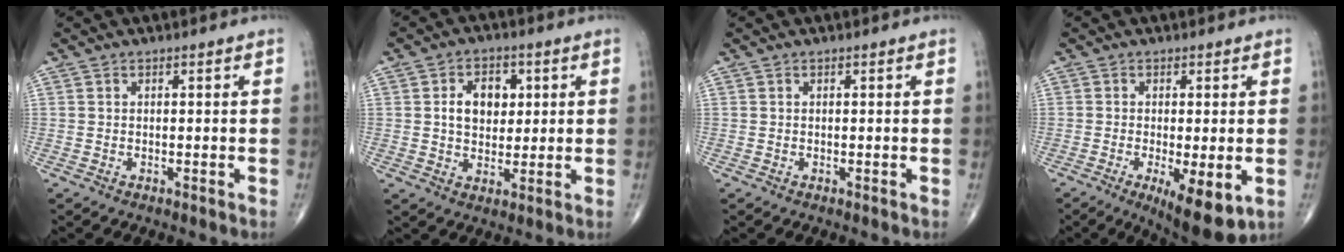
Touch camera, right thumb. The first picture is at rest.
{"total": 7.6, "force": [1.6, 5.4, 5.1], "torque": [-0.051, -0.003, 0.025]}
{"total": 0.0}
{"total": 9.6, "force": [-3.0, 2.9, 8.6], "torque": [-0.130, -0.022, -0.042]}